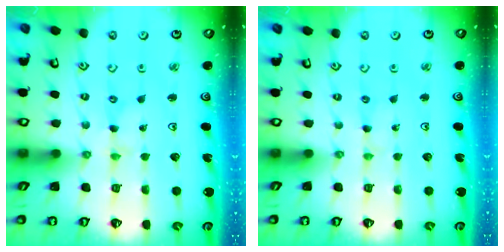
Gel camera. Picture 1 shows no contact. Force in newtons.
{"total": 1.3, "press": 1.3, "slide": 0.2}